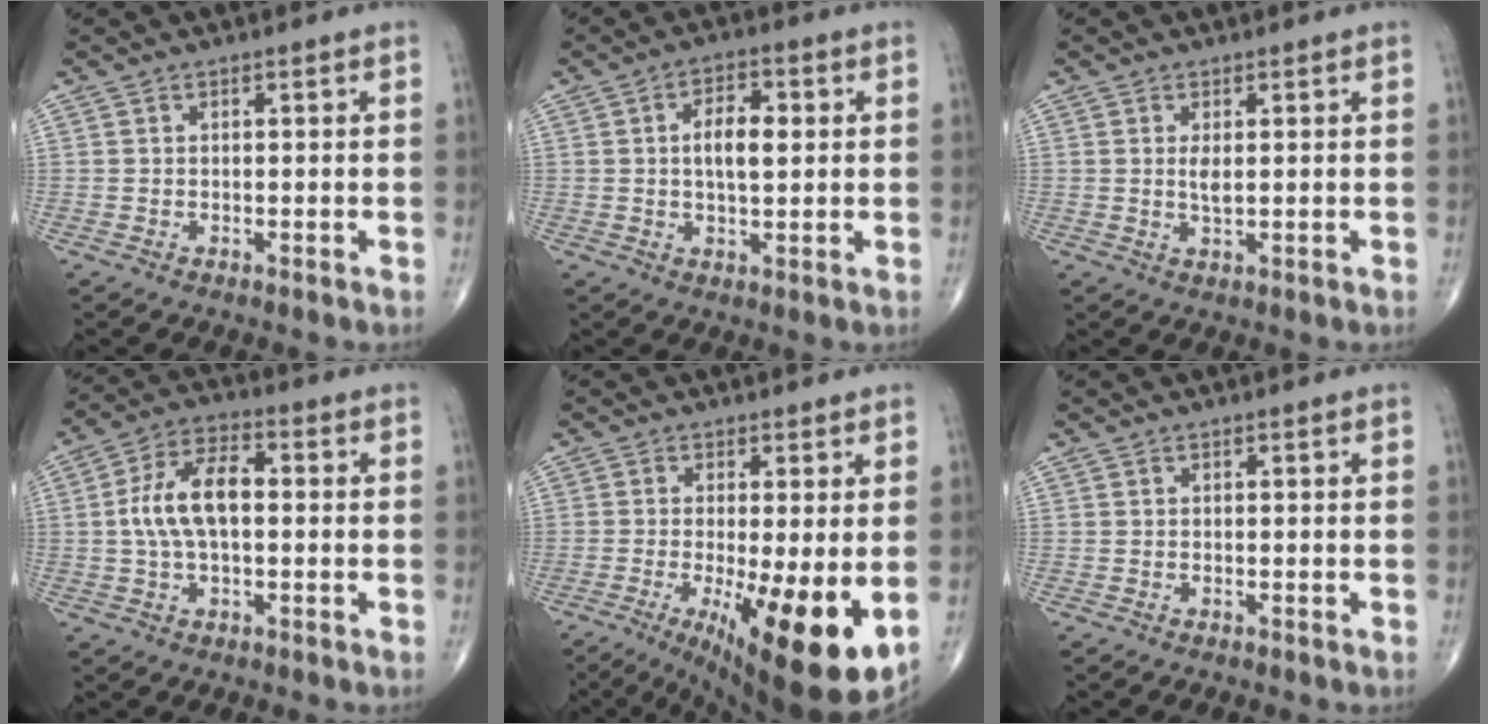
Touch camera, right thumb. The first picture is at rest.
{"total": 6.9, "force": [1.0, 3.2, 6.1], "torque": [-0.091, 0.003, 0.012]}
{"total": 2.1, "force": [0.4, 0.7, 1.9], "torque": [-0.036, -0.007, 0.010]}
{"total": 10.8, "force": [0.3, 5.6, 9.2], "torque": [-0.179, 0.025, -0.001]}
{"total": 15.4, "force": [-4.0, 3.7, 14.4], "torque": [-0.197, -0.025, -0.045]}
{"total": 0.0}